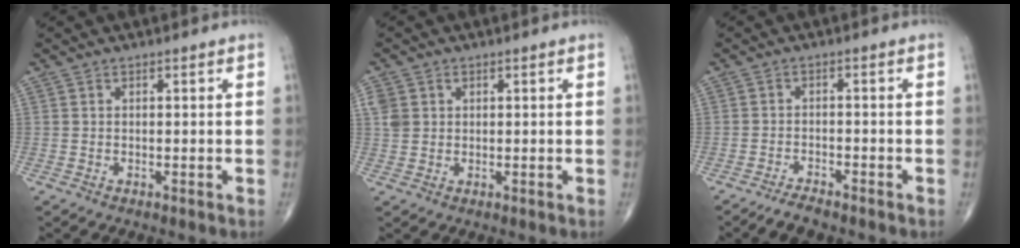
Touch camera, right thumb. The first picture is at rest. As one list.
[{"total": 3.4, "force": [0.9, 2.9, 1.6], "torque": [-0.025, 0.003, 0.021]}, {"total": 3.3, "force": [-3.1, 0.6, 1.0], "torque": [-0.027, 0.008, -0.056]}]